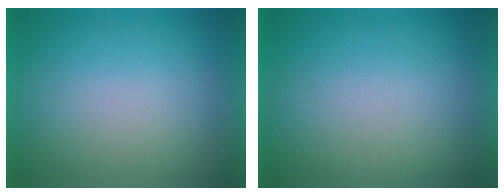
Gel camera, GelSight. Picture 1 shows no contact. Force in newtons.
{"total": 3.7}